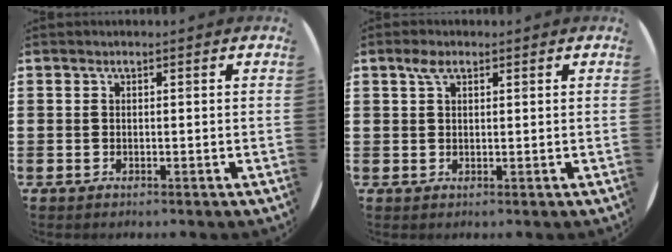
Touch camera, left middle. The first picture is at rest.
{"total": 2.1, "force": [1.2, 1.1, 1.3], "torque": [-0.022, 0.002, 0.020]}